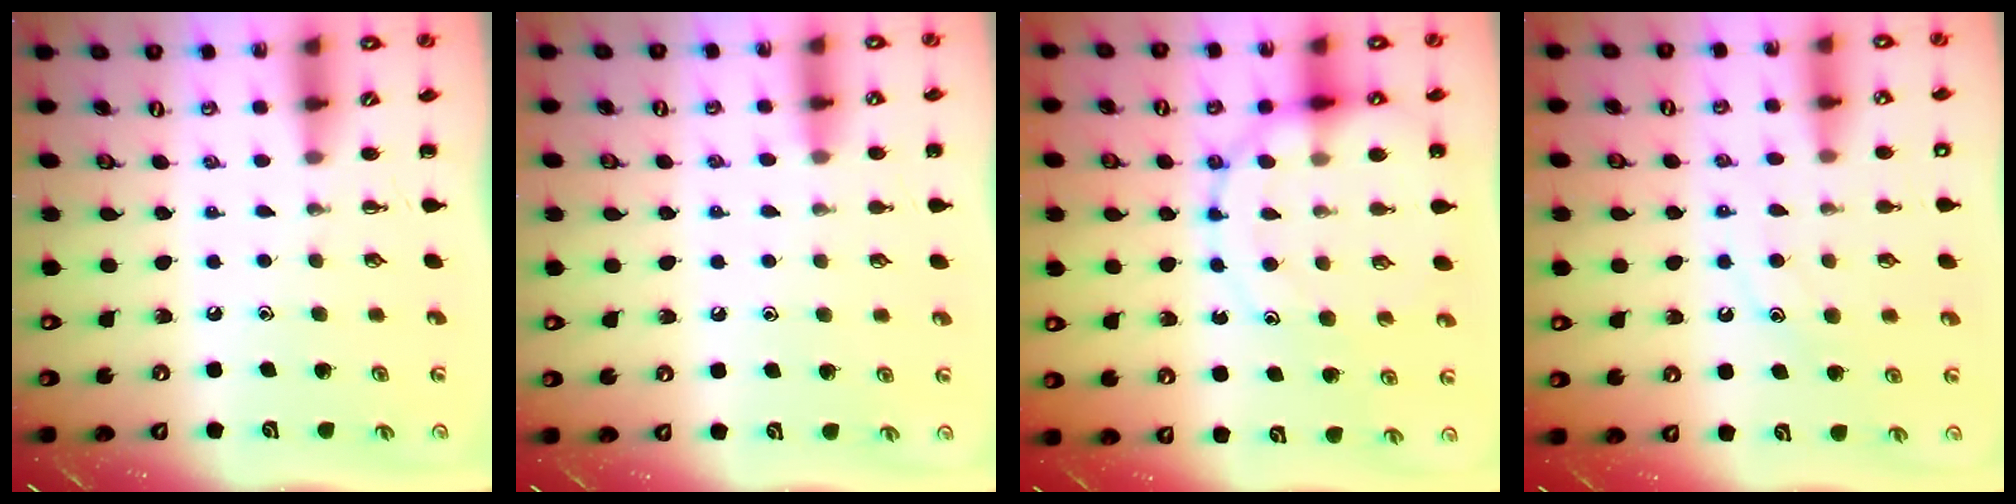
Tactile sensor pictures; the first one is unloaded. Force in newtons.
{"total": 6.8, "press": 6.4, "slide": 2.3}
{"total": 14.1, "press": 13.9, "slide": 2.4}
{"total": 10.4, "press": 10.3, "slide": 1.4}